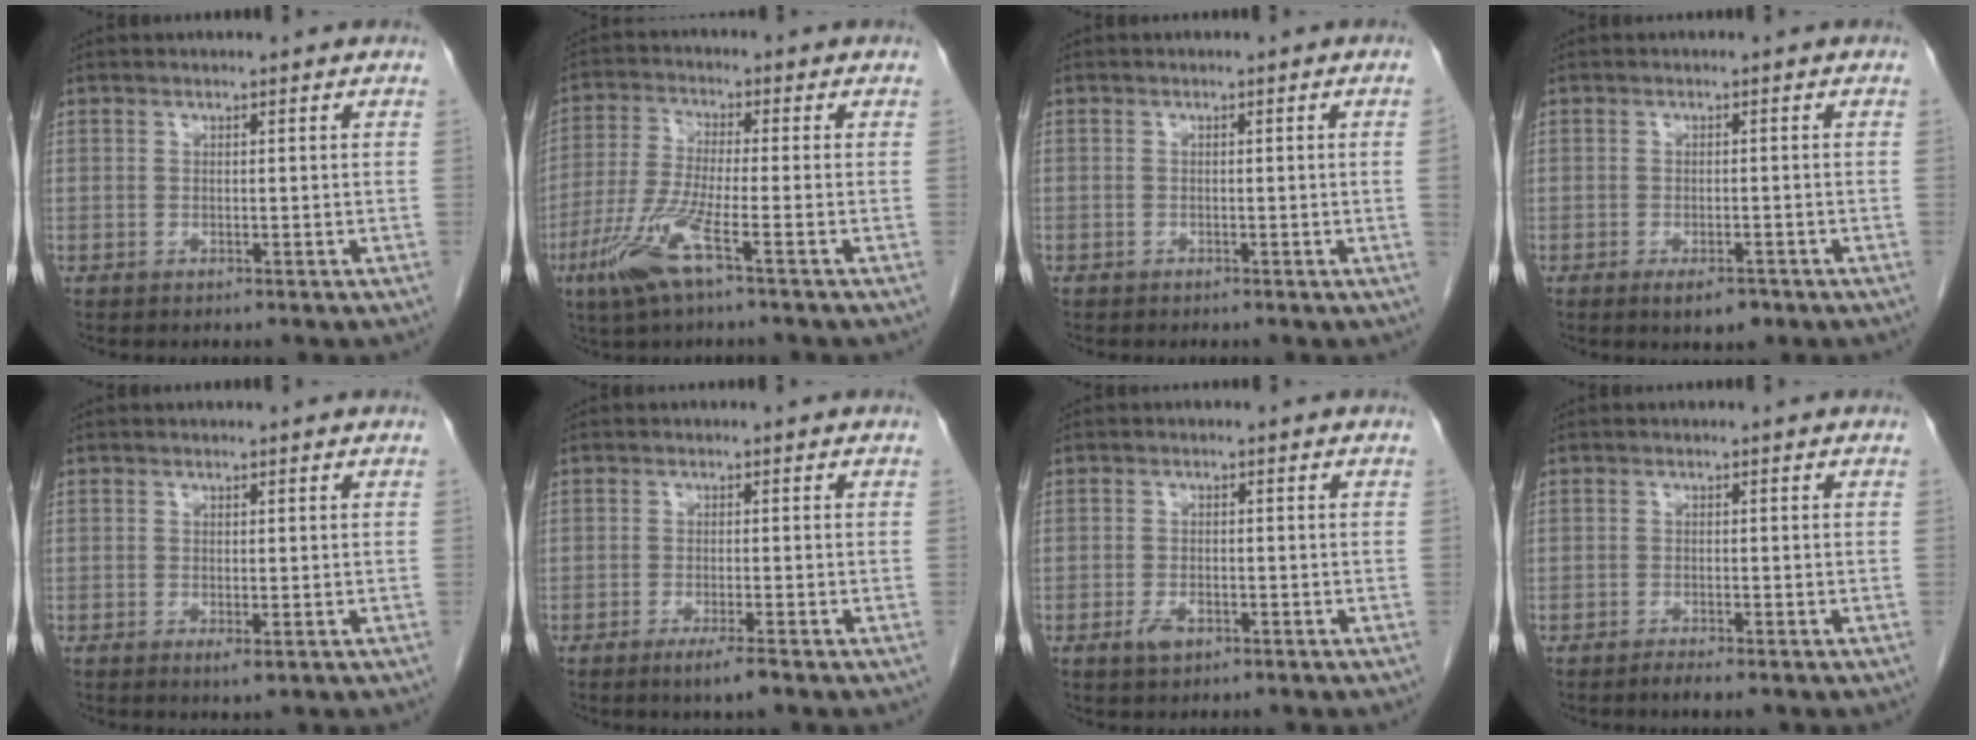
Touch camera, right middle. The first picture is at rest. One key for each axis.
{"total": 8.5, "fx": -4.2, "fy": 0.1, "fz": 7.3, "tx": -0.163, "ty": -0.013, "tz": -0.087}
{"total": 1.0, "fx": -0.2, "fy": -0.4, "fz": 0.9, "tx": -0.007, "ty": 0.001, "tz": -0.005}
{"total": 3.4, "fx": -2.1, "fy": 1.2, "fz": 2.4, "tx": -0.038, "ty": -0.002, "tz": -0.027}
{"total": 1.3, "fx": -0.4, "fy": 0.3, "fz": 1.2, "tx": -0.016, "ty": -0.004, "tz": -0.004}
{"total": 3.2, "fx": -2.1, "fy": -0.1, "fz": 2.4, "tx": -0.044, "ty": -0.009, "tz": -0.036}
{"total": 2.4, "fx": -1.2, "fy": 1.2, "fz": 1.7, "tx": -0.033, "ty": 0.001, "tz": -0.019}
{"total": 1.4, "fx": -1.1, "fy": 0.0, "fz": 0.9, "tx": -0.021, "ty": -0.004, "tz": -0.020}